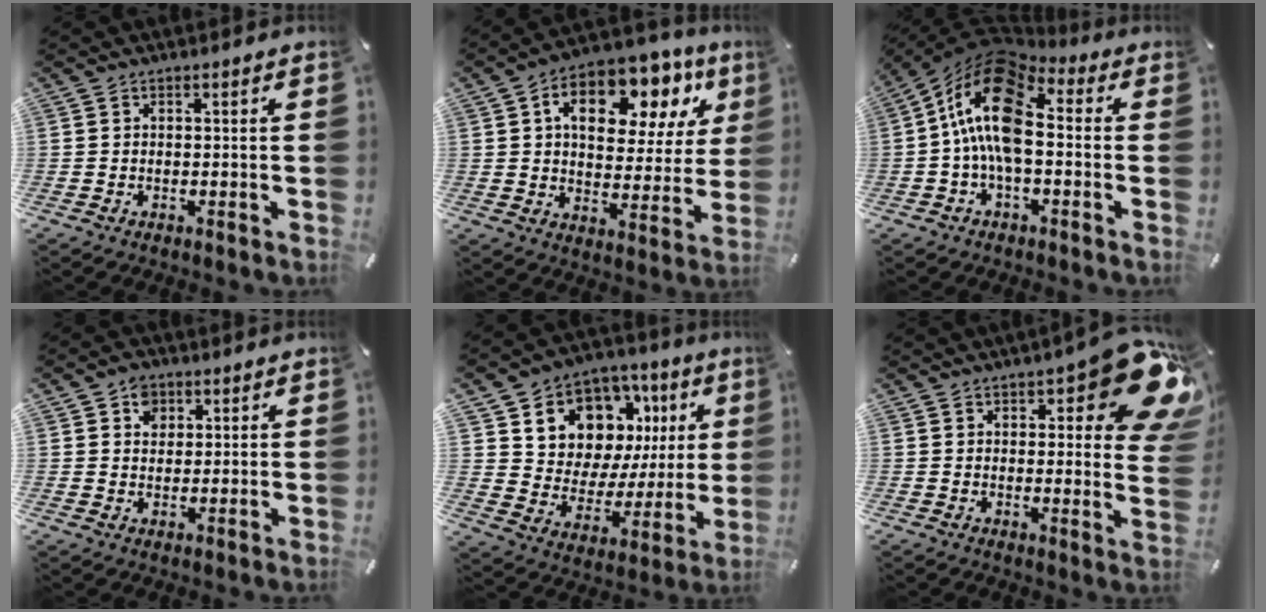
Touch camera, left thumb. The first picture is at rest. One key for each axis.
{"total": 16.7, "fx": 8.3, "fy": 9.9, "fz": 10.6, "tx": -0.159, "ty": -0.040, "tz": 0.138}
{"total": 16.4, "fx": 0.4, "fy": 9.0, "fz": 13.7, "tx": -0.275, "ty": 0.002, "tz": 0.002}
{"total": 4.5, "fx": 2.0, "fy": 3.9, "fz": 1.2, "tx": -0.002, "ty": -0.004, "tz": 0.030}
{"total": 11.8, "fx": 6.9, "fy": 8.8, "fz": 3.8, "tx": -0.069, "ty": -0.069, "tz": 0.128}
{"total": 16.3, "fx": 8.2, "fy": 5.1, "fz": 13.1, "tx": -0.164, "ty": -0.054, "tz": 0.131}